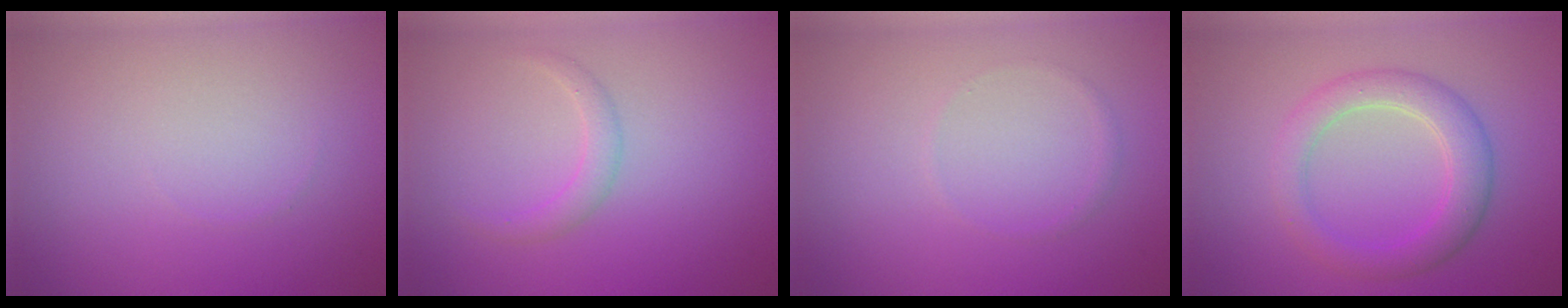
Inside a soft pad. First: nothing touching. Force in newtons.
{"total": 1.5, "press": 1.5, "slide": 0.1}
{"total": 0.6, "press": 0.6, "slide": 0.1}
{"total": 3.9, "press": 3.9, "slide": 0.2}